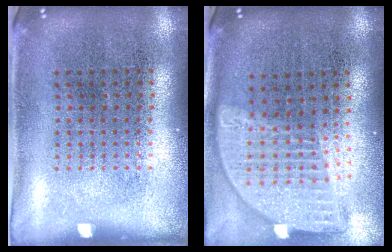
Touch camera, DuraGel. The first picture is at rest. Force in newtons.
{"total": 1.9, "press": 1.6, "slide": 1.1}